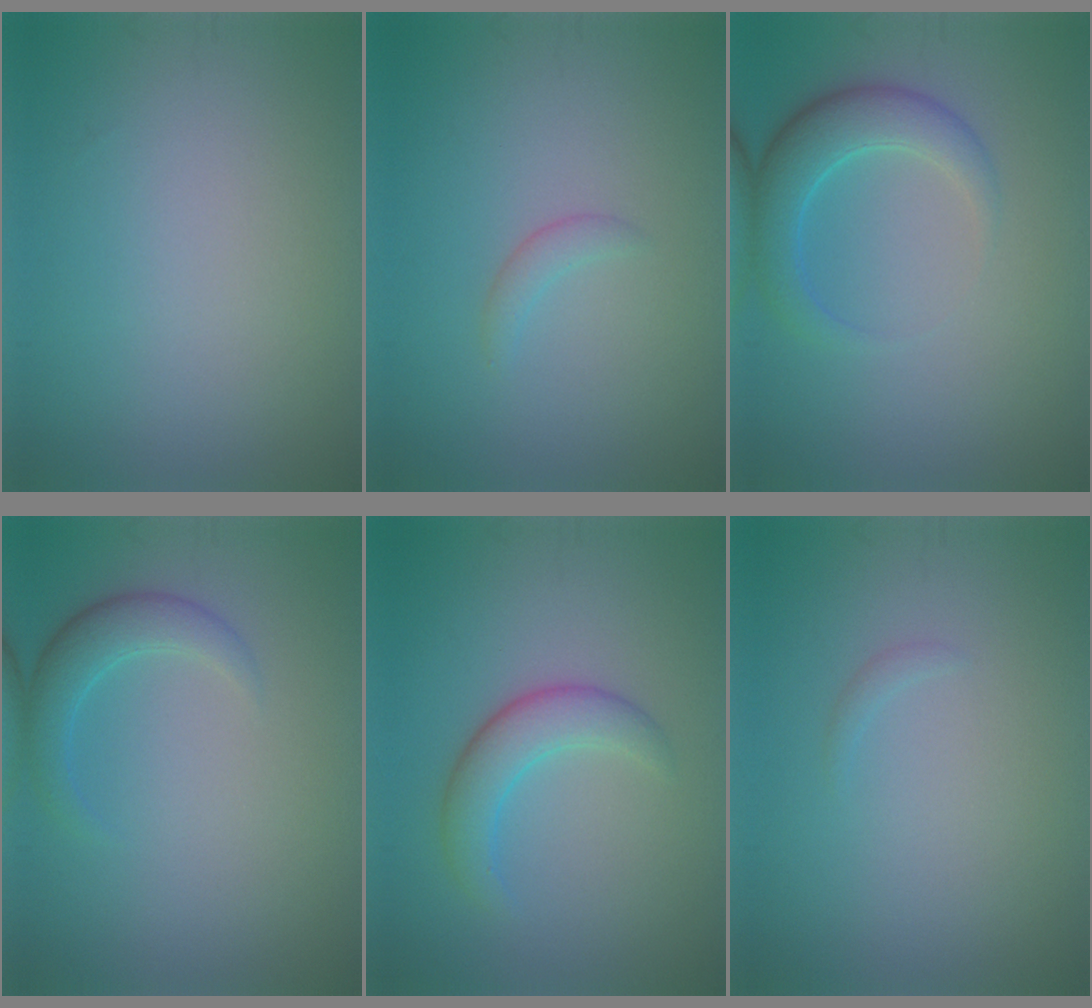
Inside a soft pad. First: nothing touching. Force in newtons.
{"total": 1.1, "press": 1.1, "slide": 0.1}
{"total": 4.0, "press": 4.0, "slide": 0.3}
{"total": 2.7, "press": 2.7, "slide": 0.1}
{"total": 3.4, "press": 3.4, "slide": 0.3}
{"total": 0.5, "press": 0.5, "slide": 0.1}